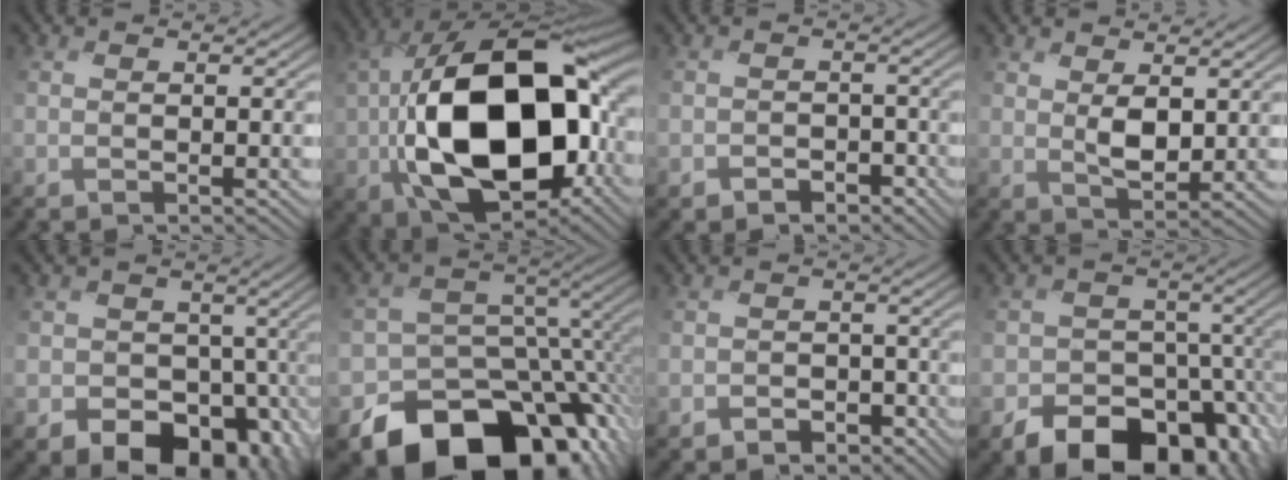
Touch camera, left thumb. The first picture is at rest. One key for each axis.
{"total": 19.9, "fx": -1.6, "fy": 12.6, "fz": 15.3, "tx": -0.331, "ty": -0.037, "tz": -0.005}
{"total": 2.9, "fx": -1.8, "fy": 2.3, "fz": -0.2, "tx": 0.011, "ty": -0.004, "tz": -0.041}
{"total": 3.6, "fx": 1.2, "fy": 2.0, "fz": 2.7, "tx": -0.062, "ty": -0.007, "tz": 0.024}
{"total": 13.4, "fx": -5.0, "fy": 10.9, "fz": 5.9, "tx": -0.091, "ty": -0.042, "tz": -0.091}
{"total": 18.5, "fx": -11.1, "fy": 12.4, "fz": 8.1, "tx": -0.146, "ty": -0.047, "tz": -0.163}
{"total": 3.2, "fx": -1.7, "fy": 2.7, "fz": -0.2, "tx": 0.004, "ty": -0.005, "tz": -0.041}
{"total": 14.6, "fx": -8.5, "fy": 10.3, "fz": 6.0, "tx": -0.080, "ty": -0.046, "tz": -0.135}